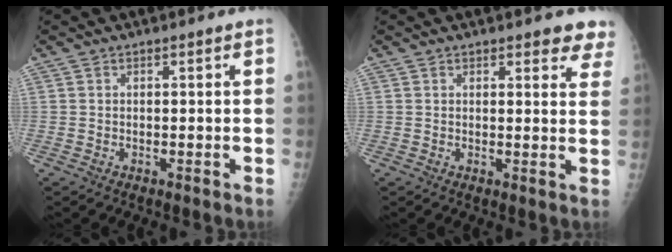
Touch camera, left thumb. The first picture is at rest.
{"total": 5.7, "force": [4.5, 1.9, 2.9], "torque": [0.002, -0.019, 0.039]}